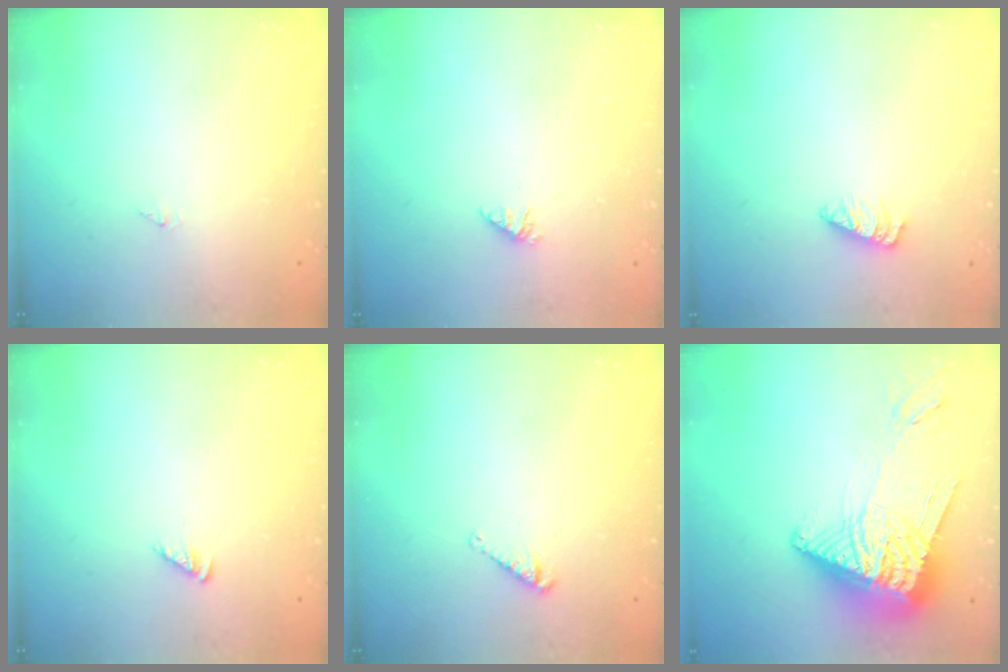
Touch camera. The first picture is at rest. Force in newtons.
{"total": 1.1, "press": 1.1, "slide": 0.1}
{"total": 1.1, "press": 1.1, "slide": 0.1}
{"total": 2.4, "press": 2.4, "slide": 0.5}
{"total": 3.9, "press": 3.9, "slide": 0.2}
{"total": 15.8, "press": 15.7, "slide": 1.9}